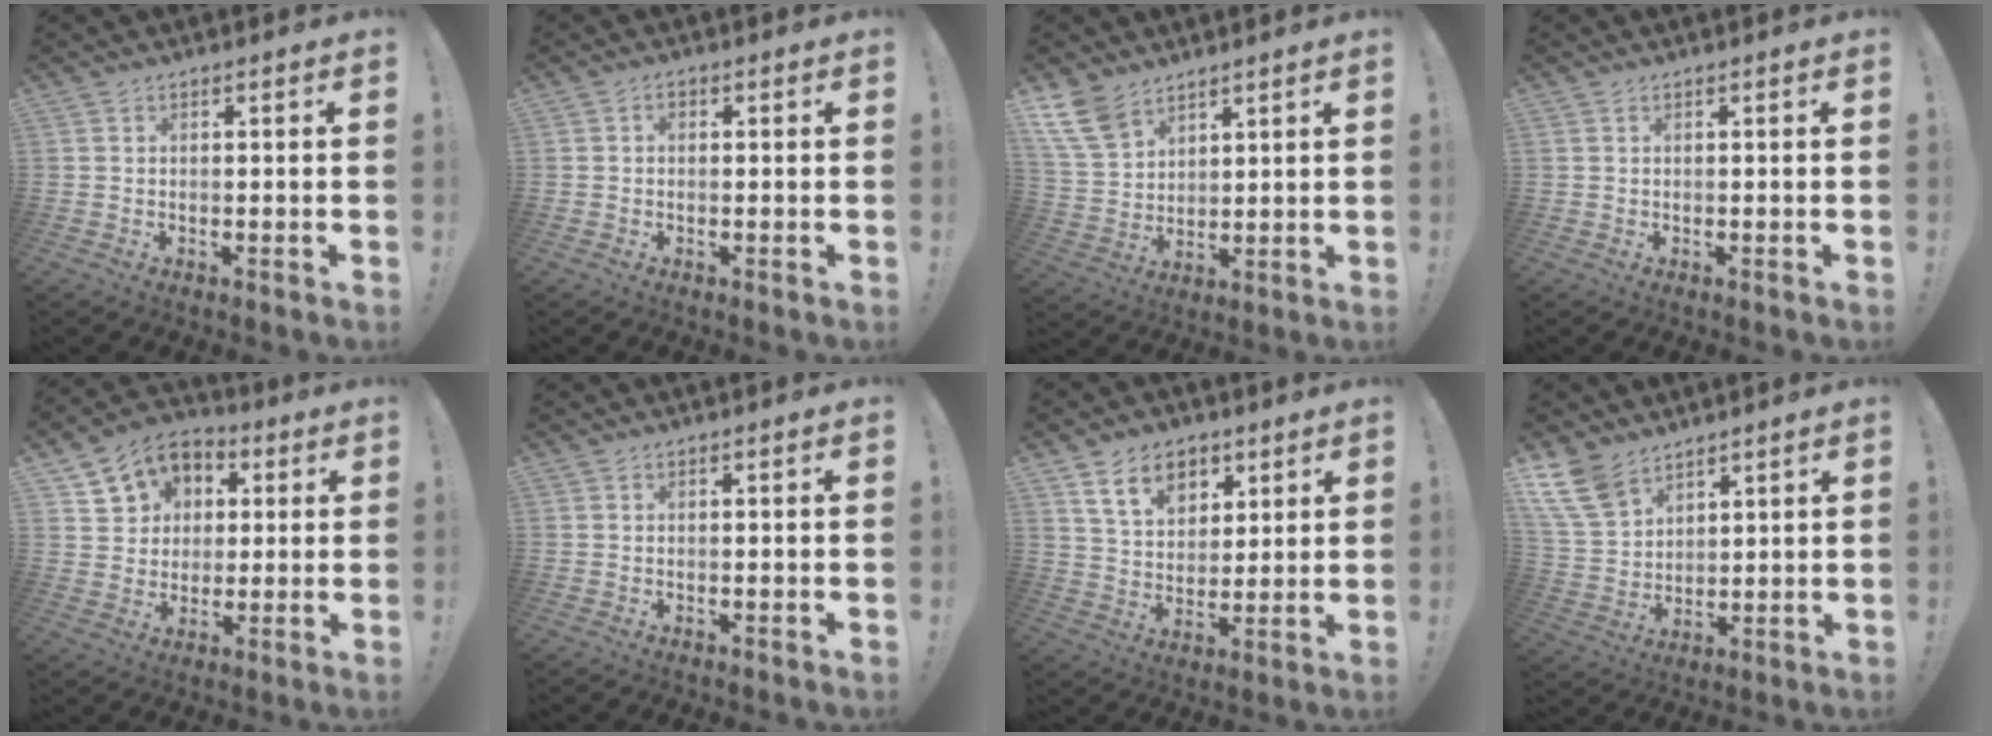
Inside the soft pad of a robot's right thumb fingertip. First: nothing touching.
{"total": 1.1, "force": [-0.3, 0.8, 0.7], "torque": [-0.006, 0.002, -0.007]}
{"total": 11.8, "force": [8.1, 7.2, 4.6], "torque": [-0.090, -0.040, 0.163]}
{"total": 0.0}
{"total": 9.8, "force": [3.3, 8.9, 2.5], "torque": [-0.041, -0.017, 0.072]}
{"total": 0.0}
{"total": 12.6, "force": [6.9, 8.5, 6.1], "torque": [-0.096, -0.030, 0.133]}
{"total": 12.7, "force": [8.8, 7.6, 5.0], "torque": [-0.109, -0.041, 0.178]}